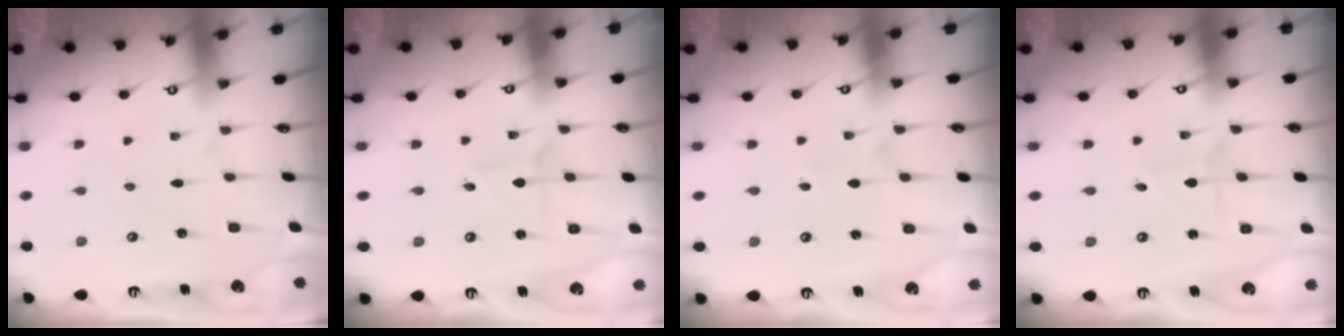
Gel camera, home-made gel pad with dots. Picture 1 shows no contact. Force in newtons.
{"total": 2.5, "press": 2.4, "slide": 0.2}
{"total": 2.7, "press": 2.7, "slide": 0.2}
{"total": 1.7, "press": 1.7, "slide": 0.1}